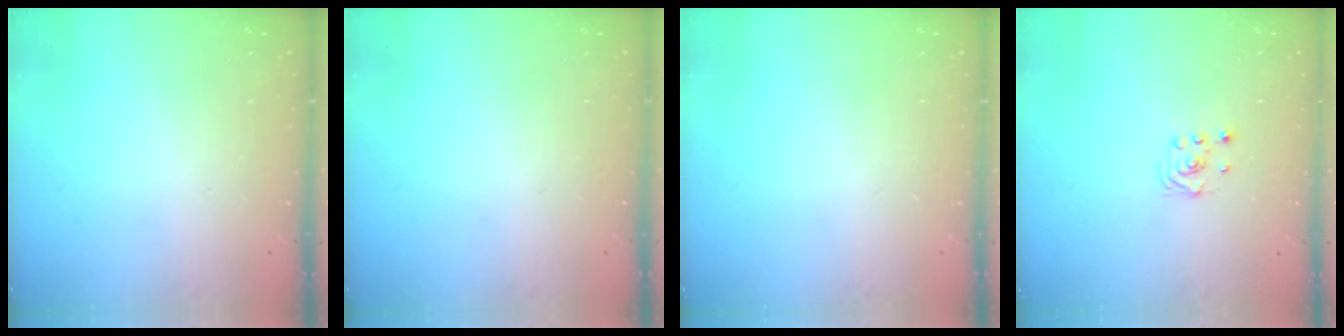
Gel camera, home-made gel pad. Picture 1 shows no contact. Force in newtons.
{"total": 0.0}
{"total": 0.0}
{"total": 1.6, "press": 1.4, "slide": 0.9}